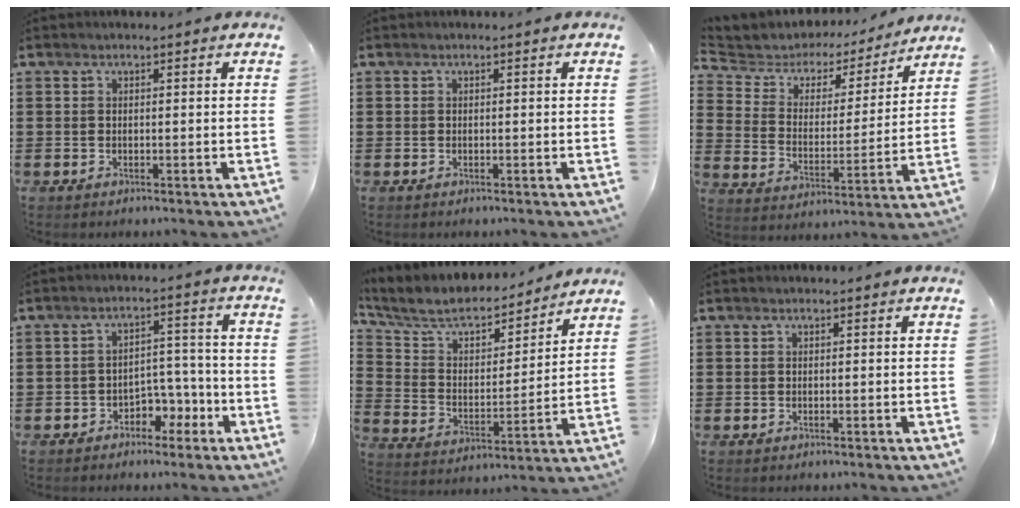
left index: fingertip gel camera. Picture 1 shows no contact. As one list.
[{"total": 0.0}, {"total": 4.2, "force": [3.3, 2.5, 0.8], "torque": [-0.044, -0.024, 0.048]}, {"total": 4.6, "force": [-3.1, 2.9, 2.0], "torque": [-0.038, 0.015, -0.060]}, {"total": 6.6, "force": [5.7, 2.1, 2.5], "torque": [-0.079, -0.038, 0.094]}, {"total": 0.0}]